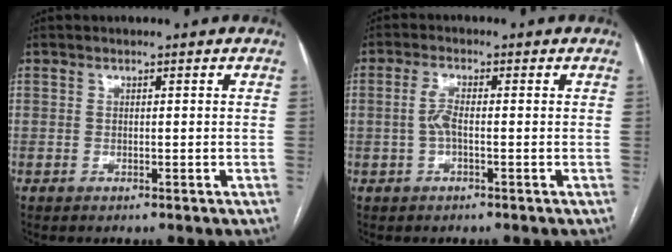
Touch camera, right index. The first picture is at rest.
{"total": 2.9, "force": [-0.3, 0.7, 2.8], "torque": [-0.060, 0.004, -0.006]}